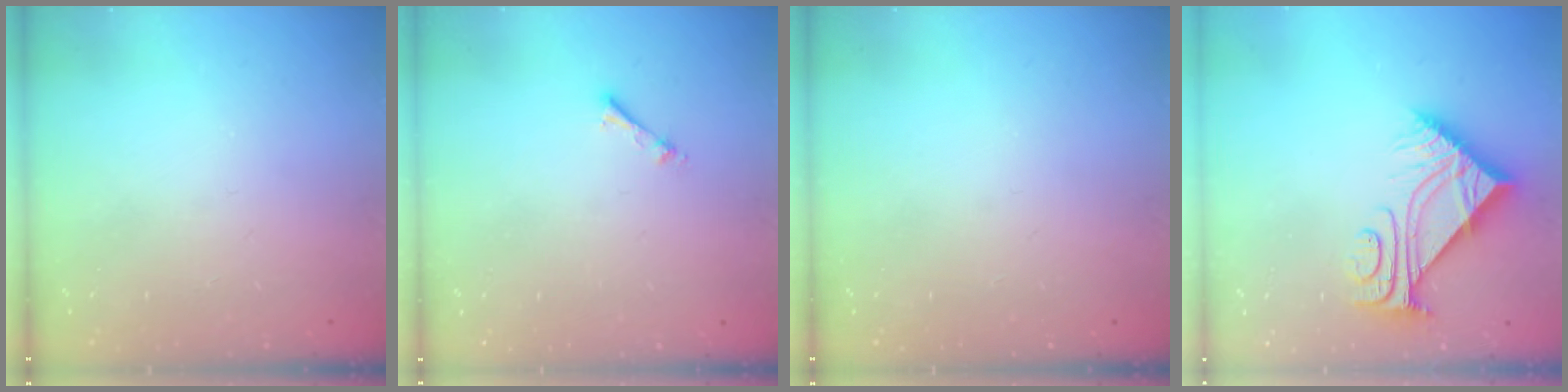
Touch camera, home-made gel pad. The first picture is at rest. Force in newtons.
{"total": 2.7, "press": 2.7, "slide": 0.4}
{"total": 0.0}
{"total": 9.0, "press": 8.9, "slide": 1.0}